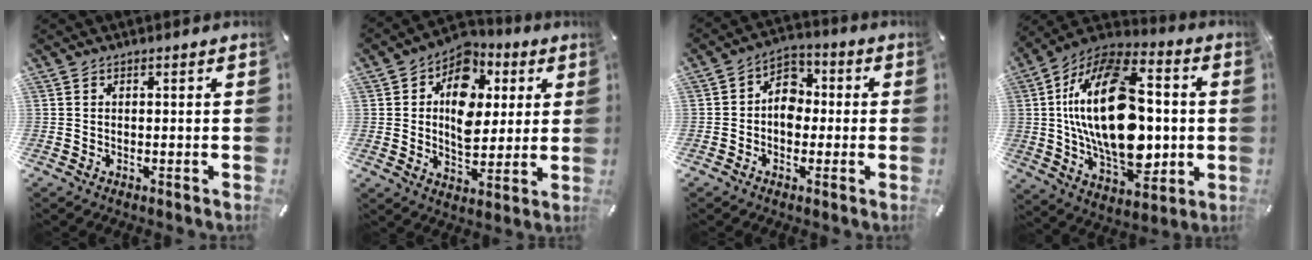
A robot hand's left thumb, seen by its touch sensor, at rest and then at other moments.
{"total": 13.1, "force": [2.6, 10.0, 7.9], "torque": [-0.111, -0.005, 0.048]}
{"total": 7.1, "force": [-1.2, 5.8, 3.9], "torque": [-0.060, 0.018, -0.023]}
{"total": 28.1, "force": [1.0, 16.3, 22.8], "torque": [-0.438, -0.003, 0.015]}